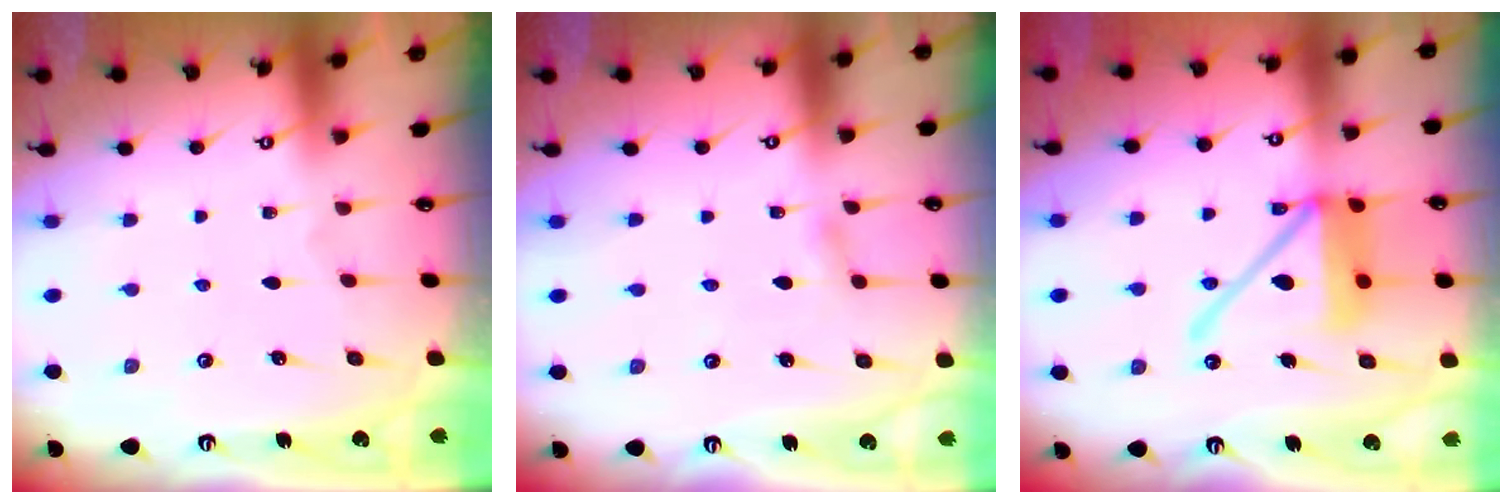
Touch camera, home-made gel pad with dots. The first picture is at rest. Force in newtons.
{"total": 3.3, "press": 3.3, "slide": 0.4}
{"total": 16.2, "press": 16.1, "slide": 1.9}